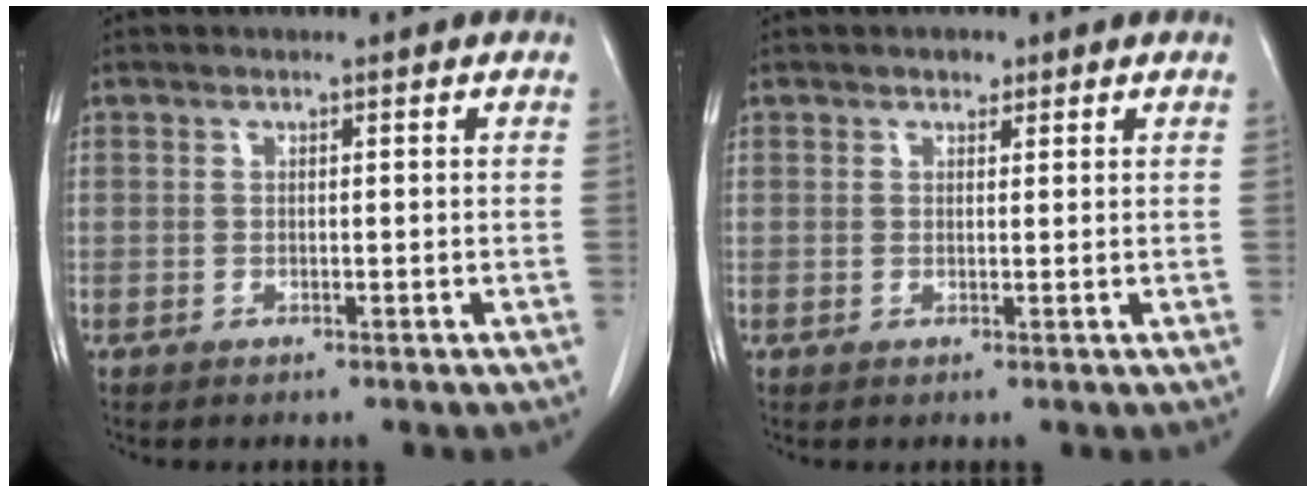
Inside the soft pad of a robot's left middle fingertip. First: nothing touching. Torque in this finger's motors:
{"motor_torque": [0.14, -0.12, -0.01, 0.01]}